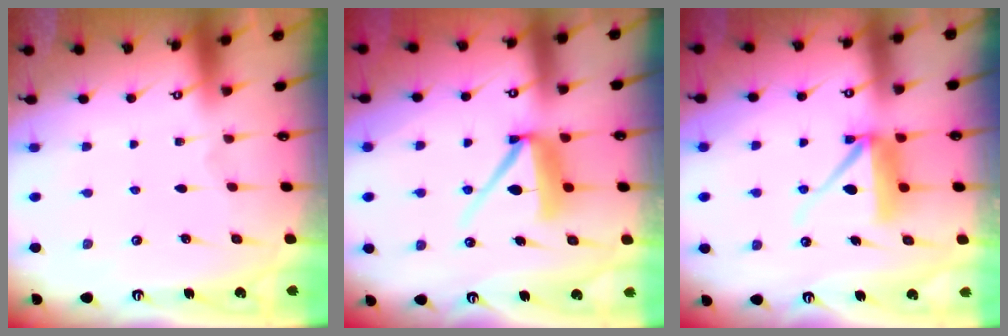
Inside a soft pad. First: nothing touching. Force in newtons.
{"total": 9.9, "press": 9.8, "slide": 1.0}
{"total": 9.9, "press": 9.9, "slide": 0.9}